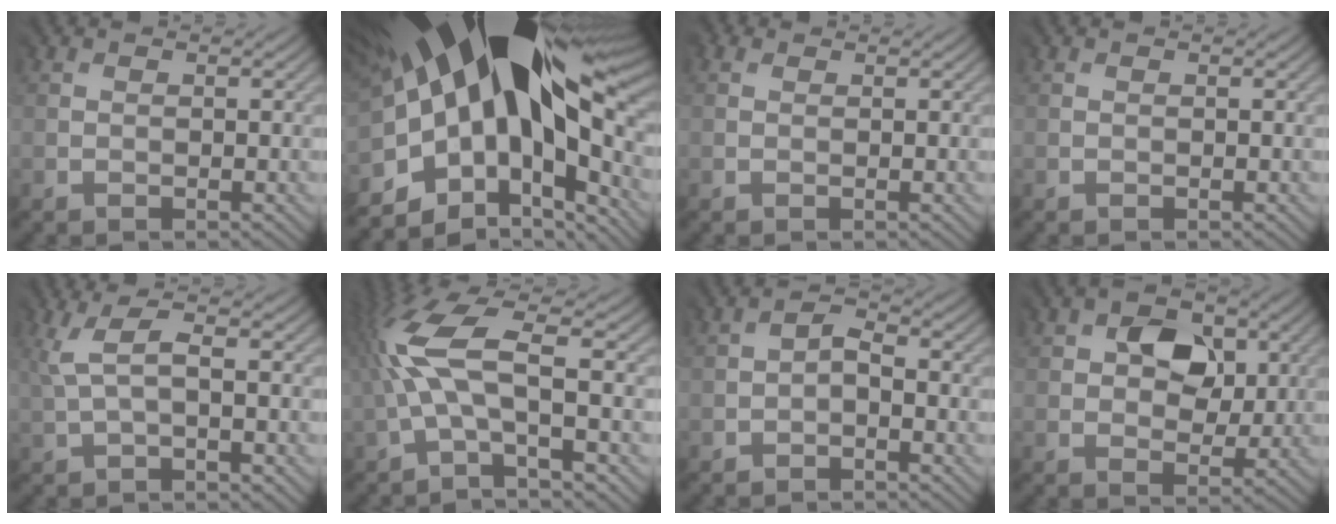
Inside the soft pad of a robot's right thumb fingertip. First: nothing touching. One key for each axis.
{"total": 19.2, "fx": 1.4, "fy": 9.8, "fz": 16.4, "tx": -0.288, "ty": -0.040, "tz": 0.034}
{"total": 1.3, "fx": 0.6, "fy": 0.9, "fz": 0.7, "tx": -0.014, "ty": 0.004, "tz": 0.006}
{"total": 0.0}
{"total": 3.7, "fx": 0.3, "fy": 1.0, "fz": 3.6, "tx": -0.085, "ty": 0.008, "tz": 0.009}
{"total": 9.7, "fx": -1.0, "fy": 3.0, "fz": 9.1, "tx": -0.220, "ty": 0.020, "tz": -0.027}
{"total": 1.5, "fx": -1.3, "fy": 0.6, "fz": 0.6, "tx": -0.007, "ty": 0.004, "tz": -0.022}
{"total": 6.8, "fx": 1.9, "fy": 4.9, "fz": 4.3, "tx": -0.068, "ty": -0.002, "tz": 0.031}